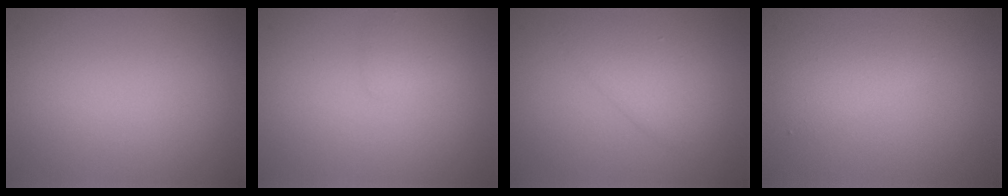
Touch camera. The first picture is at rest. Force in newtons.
{"total": 0.9, "press": 0.9, "slide": 0.2}
{"total": 2.5, "press": 2.5, "slide": 0.3}
{"total": 2.0, "press": 2.0, "slide": 0.1}